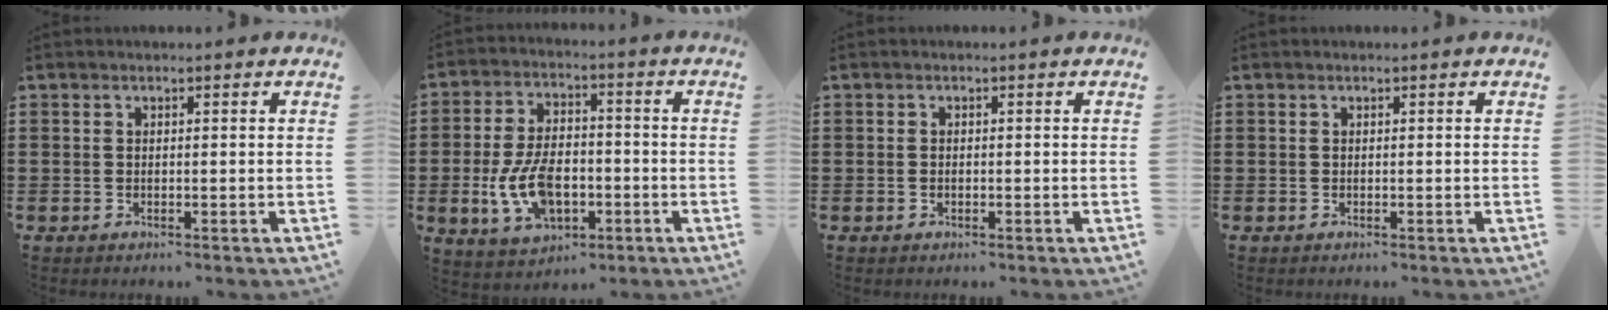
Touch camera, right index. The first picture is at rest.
{"total": 10.0, "force": [-2.5, 5.7, 7.8], "torque": [-0.177, 0.000, -0.047]}
{"total": 0.5, "force": [-0.2, 0.3, 0.4], "torque": [-0.011, 0.000, -0.004]}
{"total": 0.0}